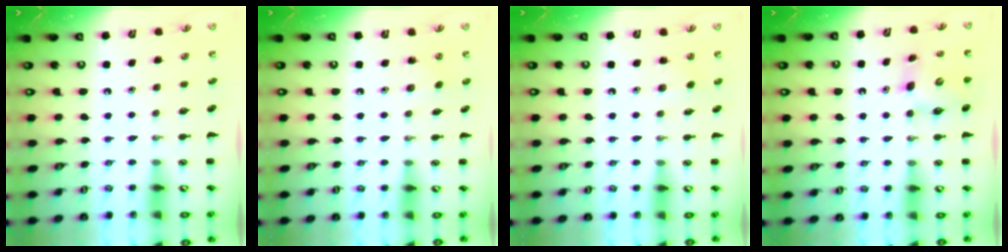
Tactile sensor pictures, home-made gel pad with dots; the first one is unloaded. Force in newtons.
{"total": 2.4, "press": 2.3, "slide": 0.8}
{"total": 2.4, "press": 2.3, "slide": 0.8}
{"total": 4.6, "press": 4.5, "slide": 0.9}